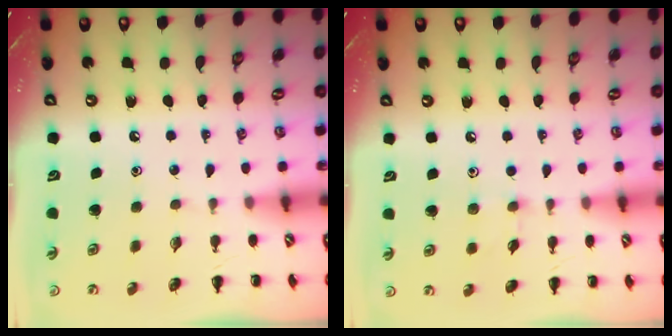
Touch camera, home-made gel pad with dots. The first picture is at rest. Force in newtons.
{"total": 3.2, "press": 3.0, "slide": 1.1}